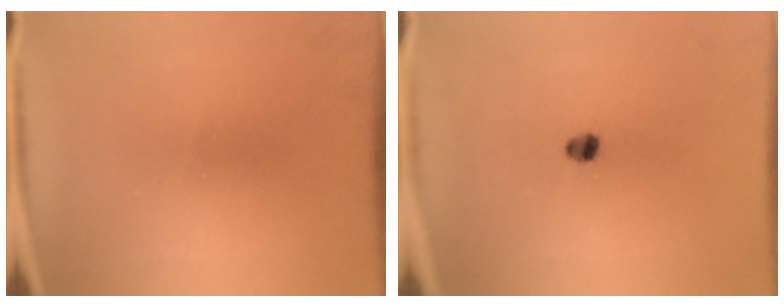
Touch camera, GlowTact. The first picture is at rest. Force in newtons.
{"total": 2.3}